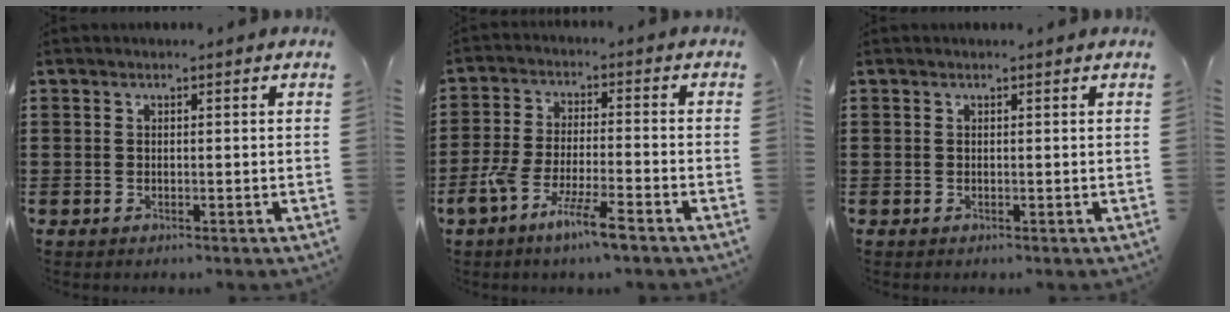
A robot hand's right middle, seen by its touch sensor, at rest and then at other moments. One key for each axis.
{"total": 7.5, "fx": -5.3, "fy": 0.6, "fz": 5.2, "tx": -0.115, "ty": -0.012, "tz": -0.102}
{"total": 0.0}